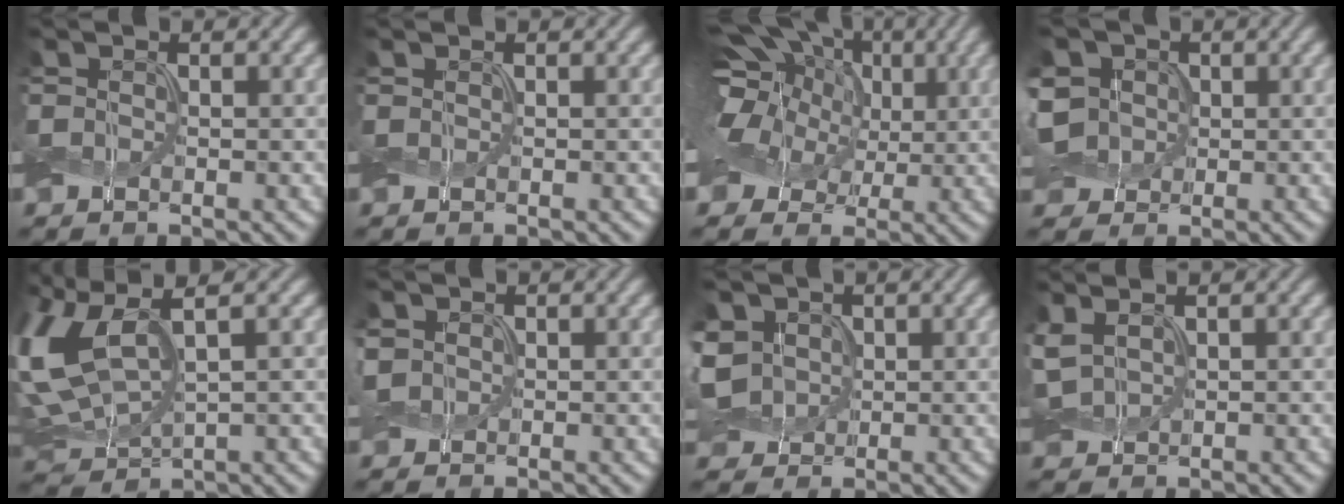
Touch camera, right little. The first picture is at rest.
{"total": 0.0}
{"total": 16.2, "force": [2.9, 12.5, 9.9], "torque": [-0.205, 0.037, 0.025]}
{"total": 6.0, "force": [0.7, 5.1, 3.2], "torque": [-0.089, 0.027, -0.003]}
{"total": 10.5, "force": [2.9, 5.1, 8.8], "torque": [-0.229, 0.013, 0.061]}
{"total": 1.4, "force": [0.3, 1.2, 0.5], "torque": [-0.016, 0.004, 0.005]}
{"total": 5.6, "force": [1.1, 4.6, 3.0], "torque": [-0.090, 0.023, 0.012]}
{"total": 2.8, "force": [0.8, 1.7, 2.0], "torque": [-0.058, 0.013, 0.019]}